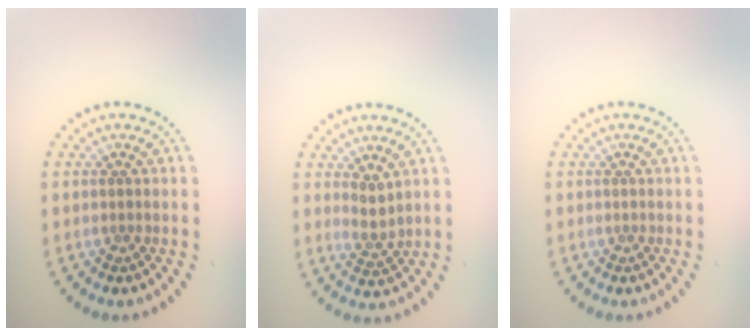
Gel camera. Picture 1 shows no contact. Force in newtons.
{"total": 1.8, "press": 1.3, "slide": 1.2}
{"total": 0.0}